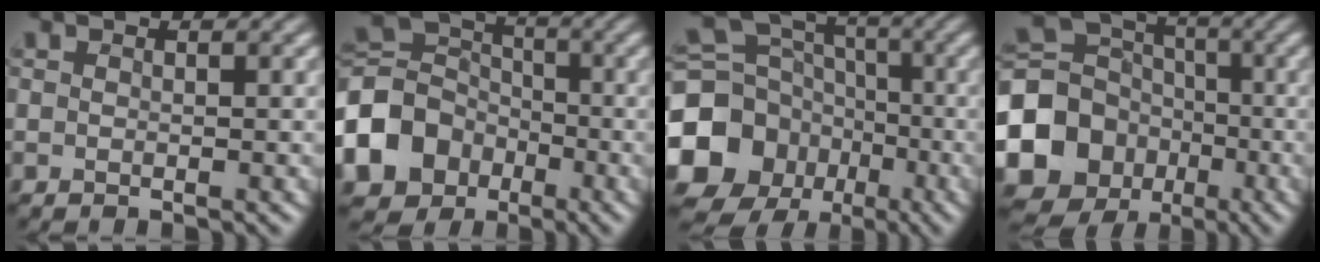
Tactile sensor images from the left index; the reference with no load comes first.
{"total": 8.7, "force": [-3.6, 7.0, 3.8], "torque": [-0.089, 0.000, -0.085]}
{"total": 13.4, "force": [-4.6, 11.7, 4.7], "torque": [-0.128, -0.025, -0.108]}
{"total": 13.7, "force": [-4.2, 12.0, 4.9], "torque": [-0.116, -0.028, -0.100]}